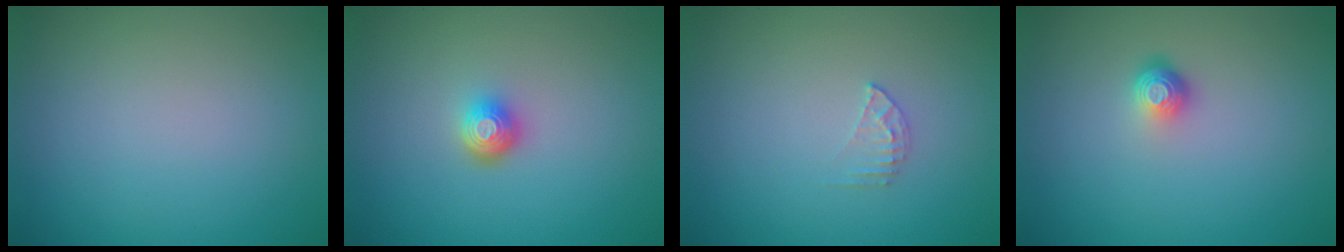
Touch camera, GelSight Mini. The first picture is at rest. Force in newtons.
{"total": 1.9, "press": 1.4, "slide": 1.2}
{"total": 1.3, "press": 1.3, "slide": 0.1}
{"total": 1.8, "press": 1.2, "slide": 1.3}